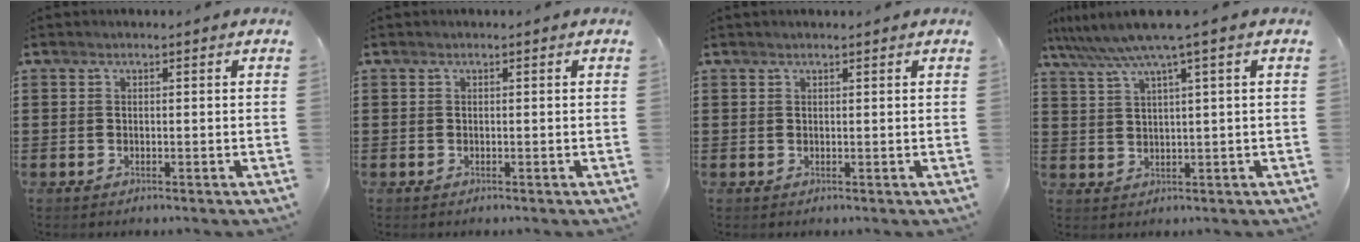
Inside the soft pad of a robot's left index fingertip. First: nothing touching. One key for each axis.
{"total": 0.0}
{"total": 0.7, "fx": 0.6, "fy": 0.0, "fz": 0.4, "tx": -0.009, "ty": -0.002, "tz": 0.012}
{"total": 5.6, "fx": 3.4, "fy": -0.5, "fz": 4.4, "tx": -0.097, "ty": -0.017, "tz": 0.055}